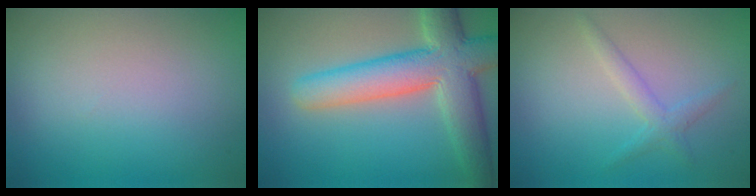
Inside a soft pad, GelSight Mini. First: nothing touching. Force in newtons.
{"total": 8.4, "press": 8.4, "slide": 0.5}
{"total": 1.7, "press": 1.7, "slide": 0.1}